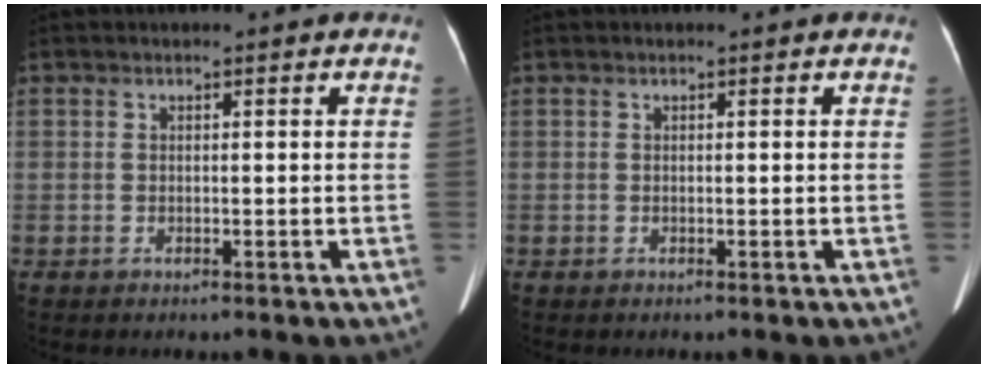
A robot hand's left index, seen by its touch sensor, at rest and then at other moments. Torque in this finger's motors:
{"motor_torque": [0.16, 0.02, 0.01, 0.00]}